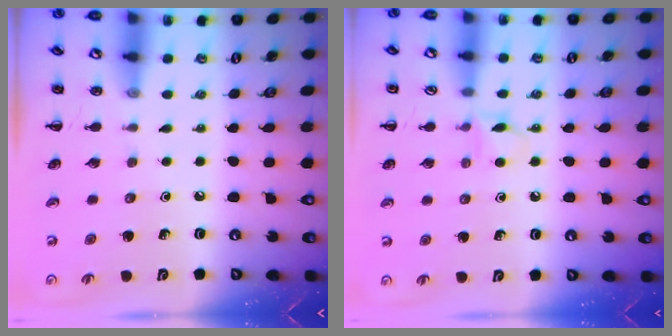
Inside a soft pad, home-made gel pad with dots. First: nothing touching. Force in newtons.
{"total": 4.4, "press": 4.0, "slide": 1.7}